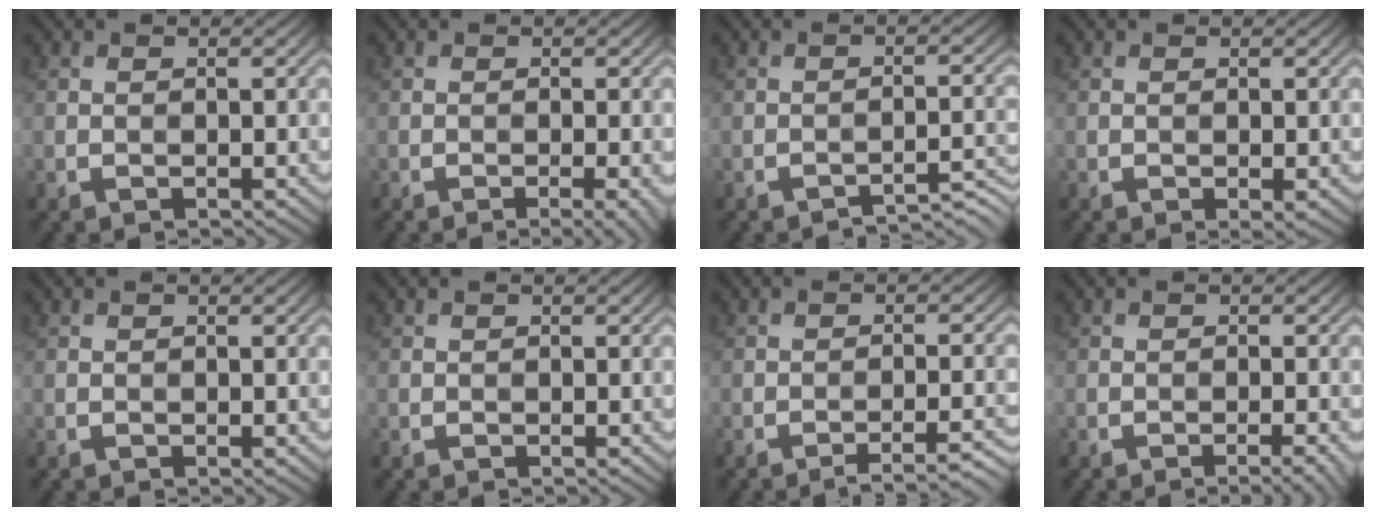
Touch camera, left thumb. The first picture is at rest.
{"total": 2.4, "force": [-1.1, 0.4, 2.1], "torque": [-0.028, 0.003, -0.020]}
{"total": 3.1, "force": [-2.8, 0.3, 1.5], "torque": [-0.016, 0.010, -0.042]}
{"total": 0.8, "force": [-0.2, 0.2, 0.7], "torque": [-0.013, -0.005, -0.004]}
{"total": 0.0}
{"total": 0.0}
{"total": 4.9, "force": [-3.6, 0.7, 3.2], "torque": [-0.044, 0.016, -0.061]}
{"total": 2.3, "force": [-1.2, 0.4, 1.9], "torque": [-0.022, 0.005, -0.020]}